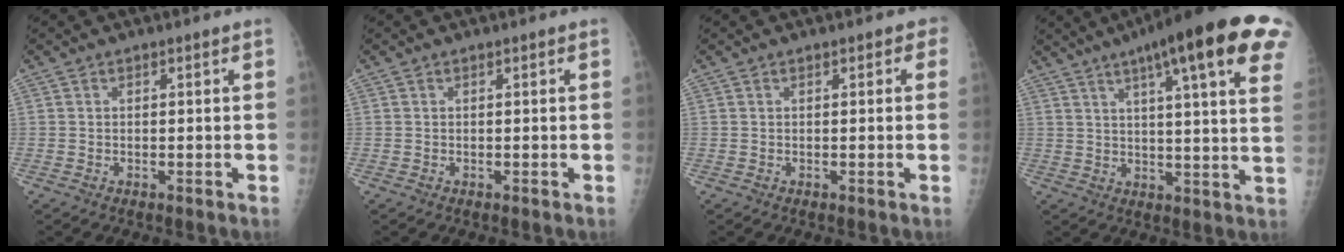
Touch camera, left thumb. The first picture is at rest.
{"total": 0.0}
{"total": 1.5, "force": [0.6, 0.9, 1.0], "torque": [0.004, 0.003, 0.003]}
{"total": 23.7, "force": [13.0, 3.8, 19.5], "torque": [-0.265, -0.009, 0.162]}